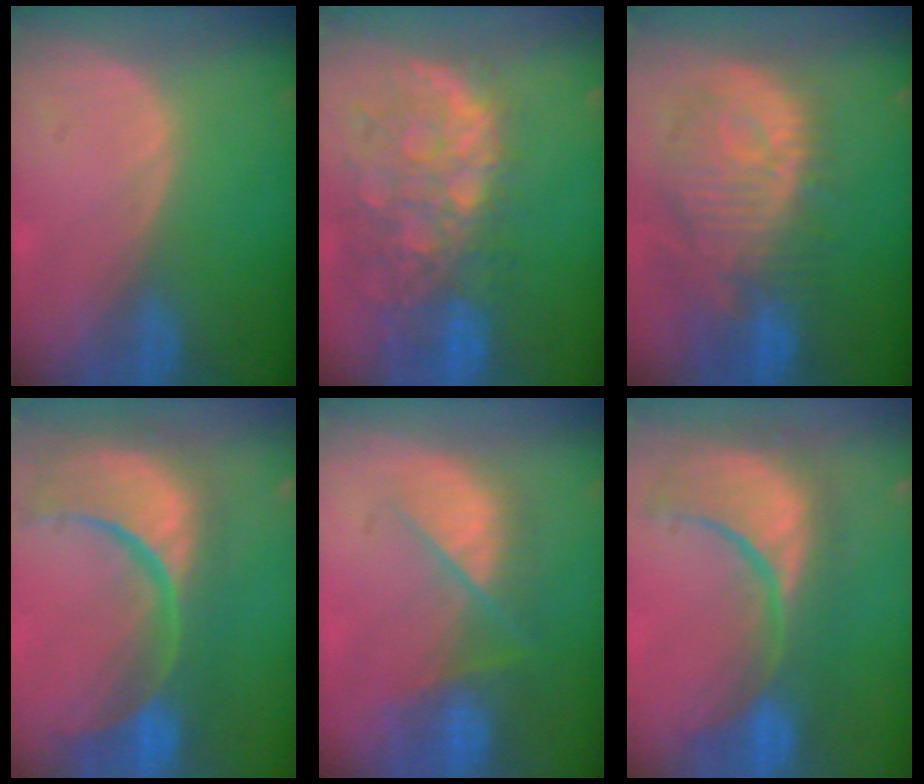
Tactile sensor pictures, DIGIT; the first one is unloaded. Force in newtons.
{"total": 12.3, "press": 10.2, "slide": 7.0}
{"total": 12.6, "press": 11.2, "slide": 5.8}
{"total": 15.2, "press": 12.1, "slide": 9.2}
{"total": 8.5, "press": 7.5, "slide": 4.1}
{"total": 12.3, "press": 11.1, "slide": 5.3}